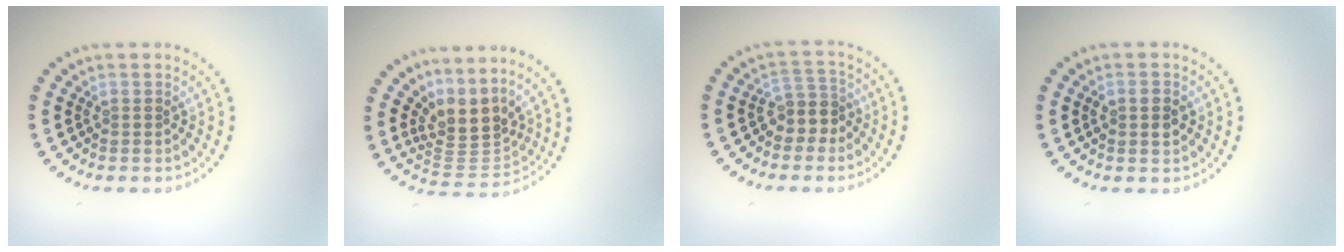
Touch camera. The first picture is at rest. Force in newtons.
{"total": 3.9, "press": 2.6, "slide": 2.9}
{"total": 2.6, "press": 2.2, "slide": 1.5}
{"total": 1.7, "press": 1.7, "slide": 0.1}